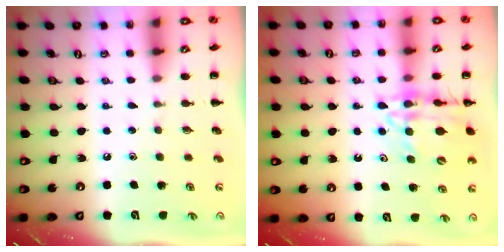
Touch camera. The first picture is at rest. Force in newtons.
{"total": 14.9, "press": 14.5, "slide": 3.1}